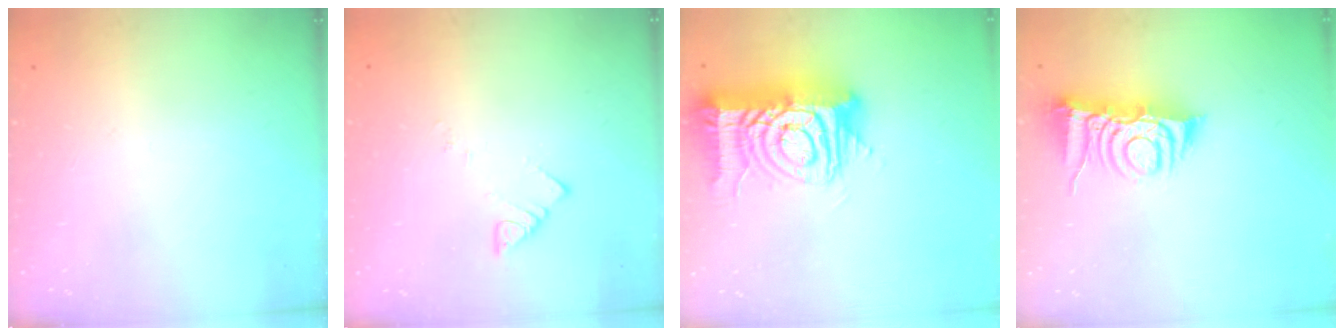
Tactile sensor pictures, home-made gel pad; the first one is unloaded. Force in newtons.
{"total": 3.6, "press": 3.6, "slide": 0.6}
{"total": 16.0, "press": 15.9, "slide": 1.6}
{"total": 8.9, "press": 8.9, "slide": 1.1}